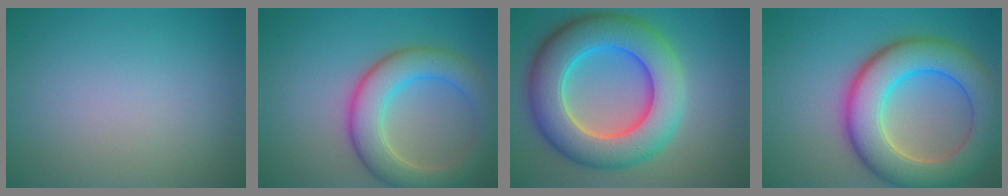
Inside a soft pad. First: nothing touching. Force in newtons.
{"total": 6.6, "press": 6.6, "slide": 0.4}
{"total": 10.9, "press": 10.9, "slide": 0.0}
{"total": 10.0, "press": 10.0, "slide": 0.6}